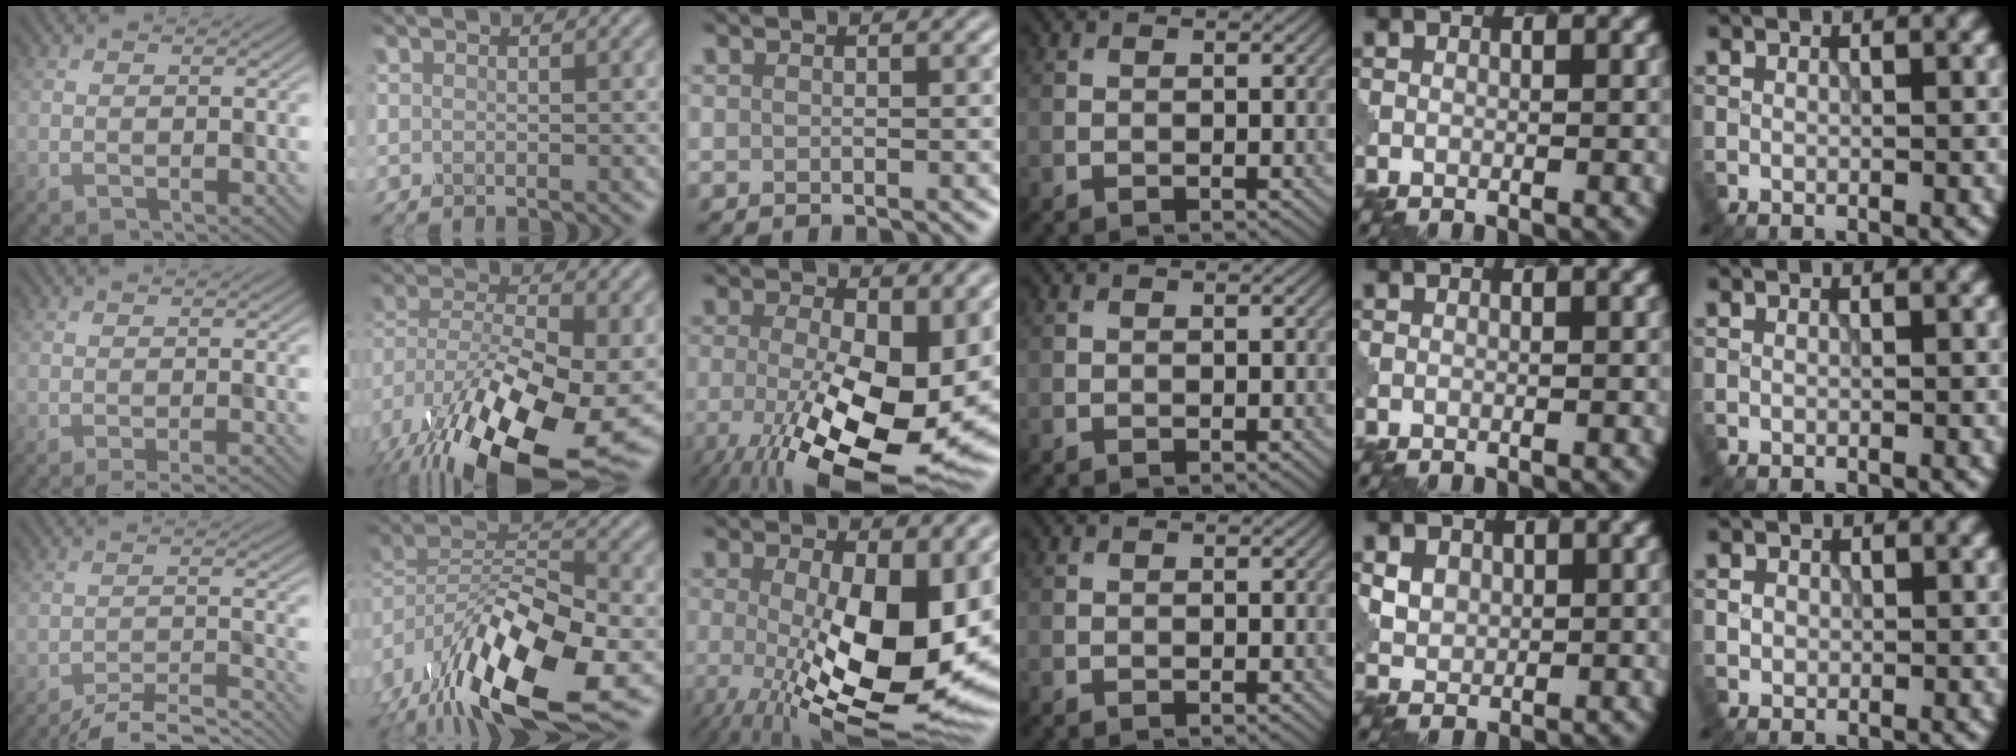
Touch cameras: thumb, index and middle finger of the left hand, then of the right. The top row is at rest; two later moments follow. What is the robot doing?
{"motion": "dispense", "object": "glue stick"}